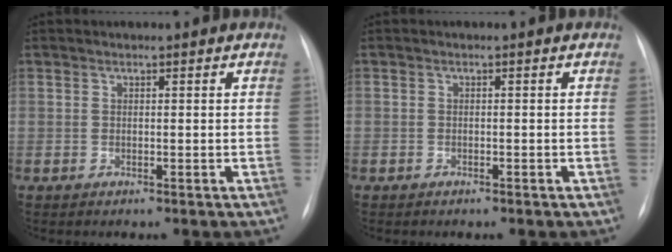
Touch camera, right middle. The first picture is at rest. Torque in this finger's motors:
{"motor_torque": [1.09, -1.05, 0.00, -0.17]}